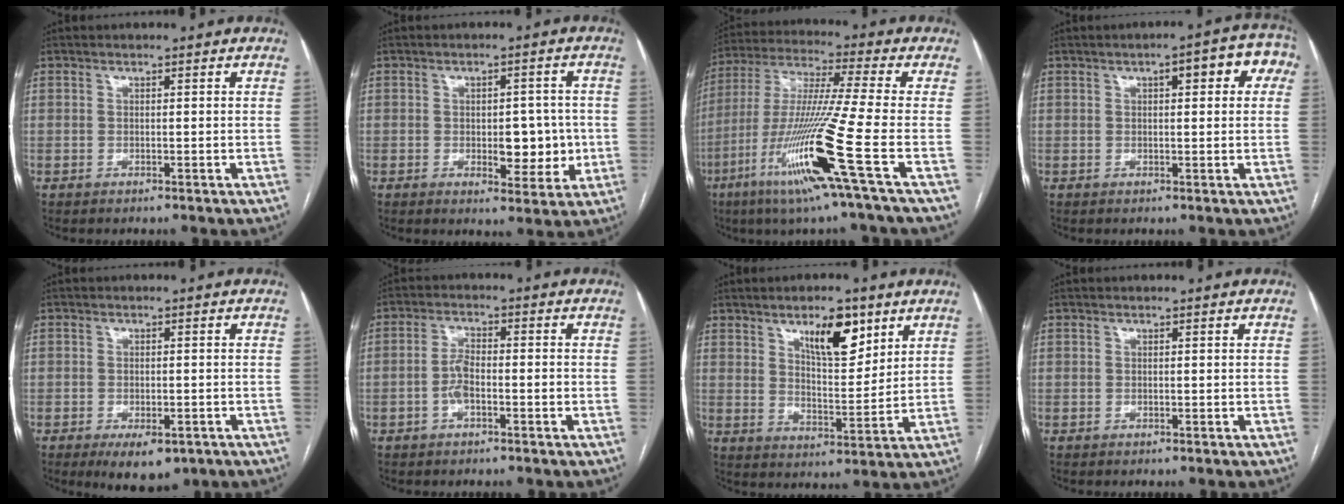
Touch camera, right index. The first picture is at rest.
{"total": 6.5, "force": [-0.7, 3.2, 5.6], "torque": [-0.064, 0.008, 0.001]}
{"total": 17.5, "force": [-7.0, -1.9, 15.9], "torque": [-0.331, -0.032, -0.137]}
{"total": 7.4, "force": [2.4, 2.2, 6.6], "torque": [-0.075, 0.028, 0.022]}
{"total": 6.6, "force": [-3.9, 3.0, 4.3], "torque": [-0.059, -0.005, -0.051]}
{"total": 3.5, "force": [-1.1, 1.3, 3.0], "torque": [-0.064, 0.010, -0.022]}
{"total": 9.2, "force": [5.3, 3.0, 6.8], "torque": [-0.114, -0.002, 0.093]}
{"total": 0.0}